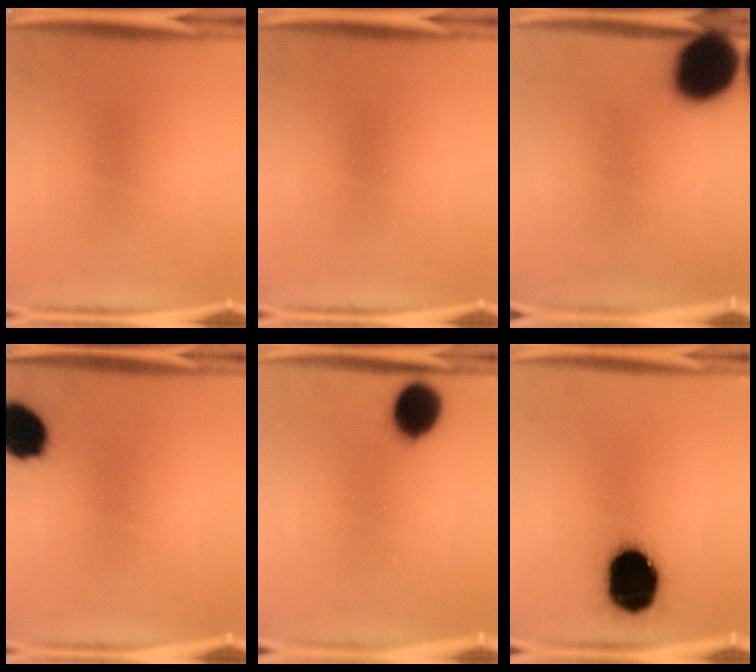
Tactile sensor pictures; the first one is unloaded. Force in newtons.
{"total": 0.0}
{"total": 19.4}
{"total": 11.8}
{"total": 10.2}
{"total": 19.2}